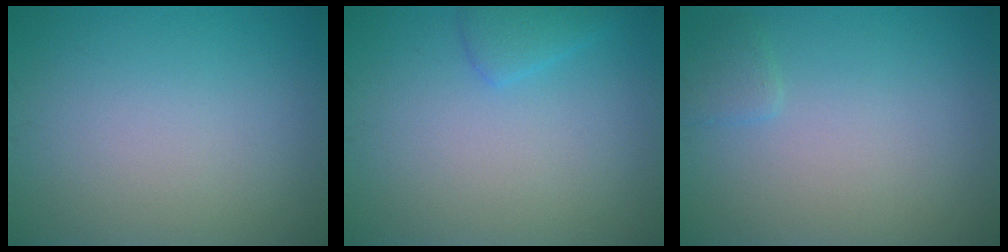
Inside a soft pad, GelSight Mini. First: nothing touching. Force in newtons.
{"total": 1.7, "press": 1.7, "slide": 0.1}
{"total": 1.0, "press": 1.0, "slide": 0.1}